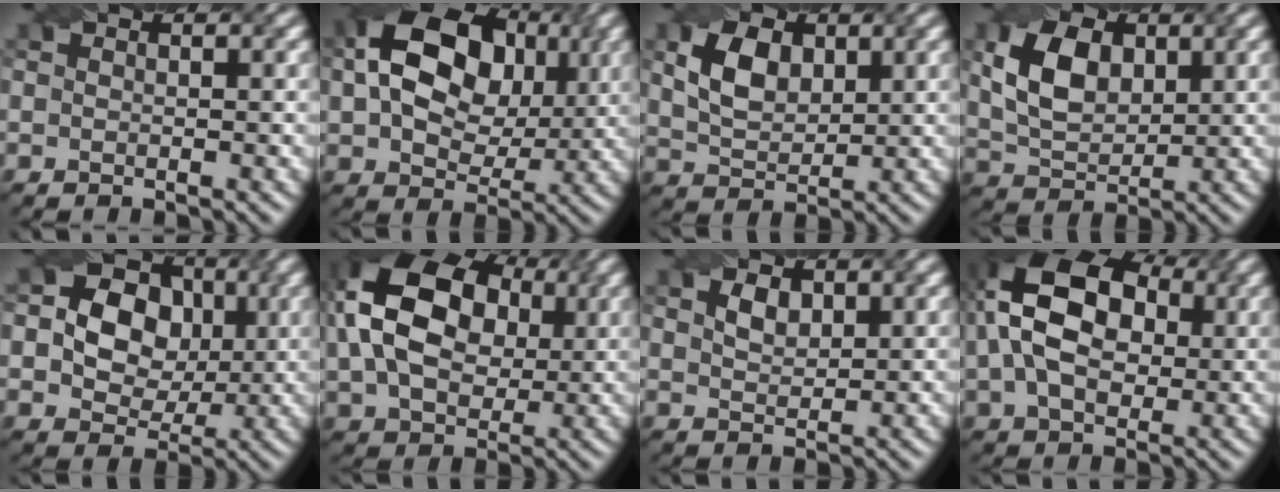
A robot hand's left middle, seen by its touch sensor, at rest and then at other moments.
{"total": 15.3, "force": [3.6, 11.1, 10.0], "torque": [-0.178, 0.032, 0.066]}
{"total": 4.7, "force": [1.5, 3.1, 3.2], "torque": [-0.068, 0.005, 0.028]}
{"total": 6.3, "force": [1.6, 4.2, 4.4], "torque": [-0.093, 0.006, 0.031]}
{"total": 11.4, "force": [2.3, 9.8, 5.5], "torque": [-0.092, 0.041, 0.026]}
{"total": 15.6, "force": [3.8, 11.3, 10.1], "torque": [-0.199, 0.031, 0.074]}
{"total": 1.8, "force": [1.0, 1.1, 1.0], "torque": [-0.023, 0.002, 0.022]}
{"total": 14.4, "force": [3.2, 9.8, 10.1], "torque": [-0.184, 0.034, 0.041]}